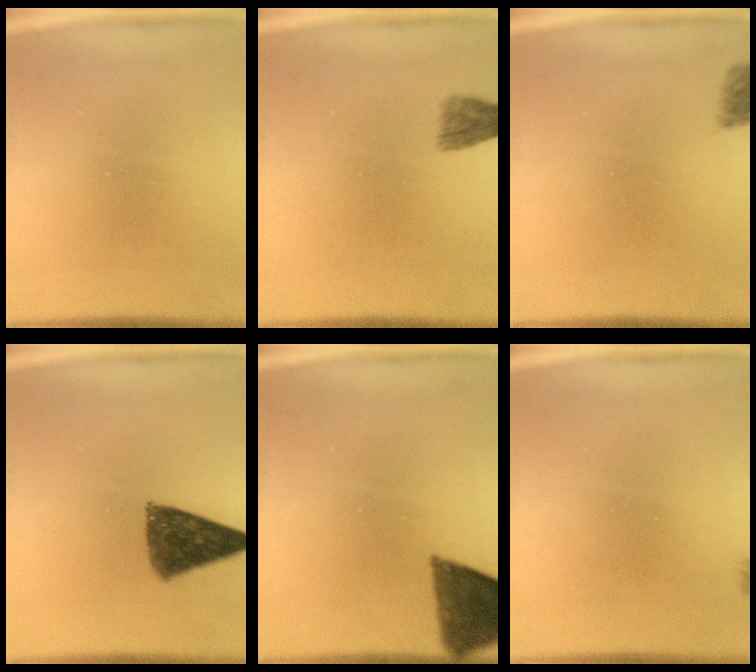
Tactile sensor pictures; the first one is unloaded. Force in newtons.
{"total": 1.8}
{"total": 2.7}
{"total": 10.3}
{"total": 9.0}
{"total": 1.1}